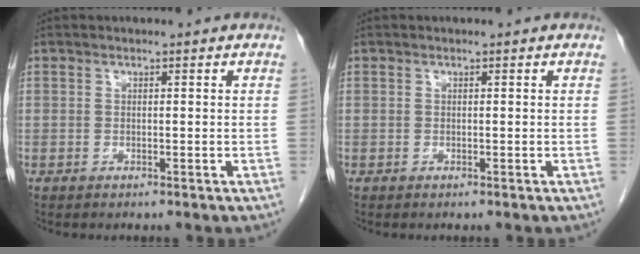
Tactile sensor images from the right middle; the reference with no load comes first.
{"total": 0.0}